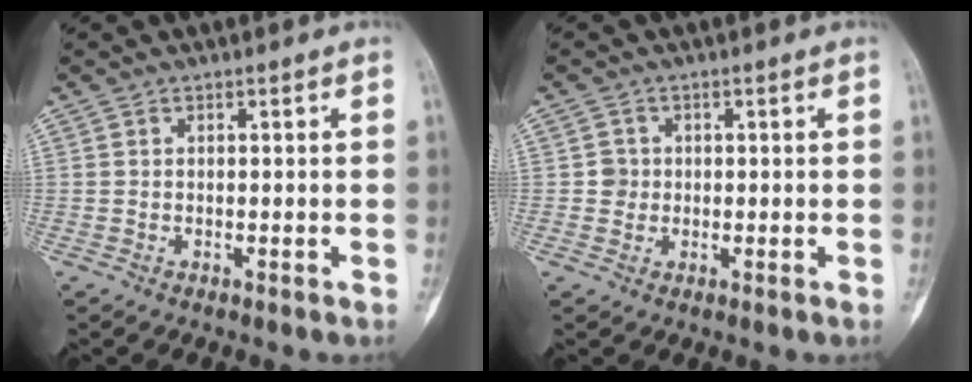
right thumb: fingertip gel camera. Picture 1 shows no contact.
{"total": 2.0, "force": [0.1, 2.0, 0.2], "torque": [0.010, 0.005, -0.002]}